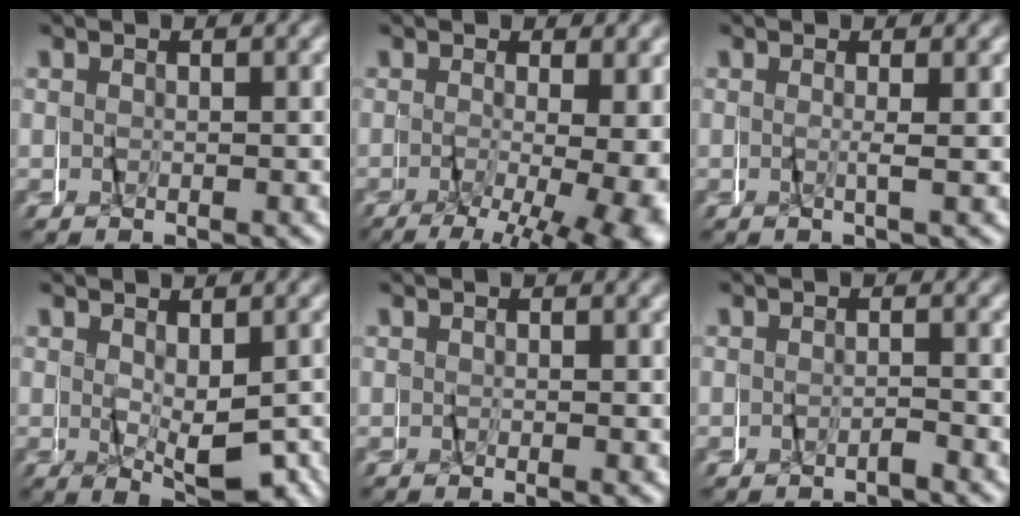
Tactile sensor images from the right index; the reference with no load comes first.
{"total": 6.3, "force": [-1.8, 1.7, 5.8], "torque": [-0.068, -0.022, -0.018]}
{"total": 1.1, "force": [0.0, -1.1, 0.2], "torque": [-0.014, 0.000, -0.001]}
{"total": 4.1, "force": [-0.9, 1.6, 3.6], "torque": [-0.051, -0.009, -0.013]}
{"total": 0.7, "force": [0.3, 0.3, 0.6], "torque": [-0.012, 0.001, 0.003]}
{"total": 1.1, "force": [-1.0, -0.2, -0.2], "torque": [-0.002, 0.000, -0.018]}